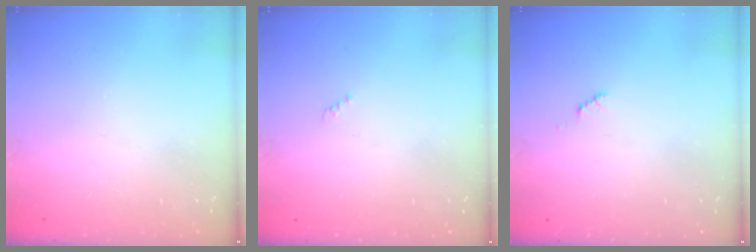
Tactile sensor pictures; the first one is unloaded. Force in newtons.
{"total": 0.0}
{"total": 2.5, "press": 2.5, "slide": 0.4}